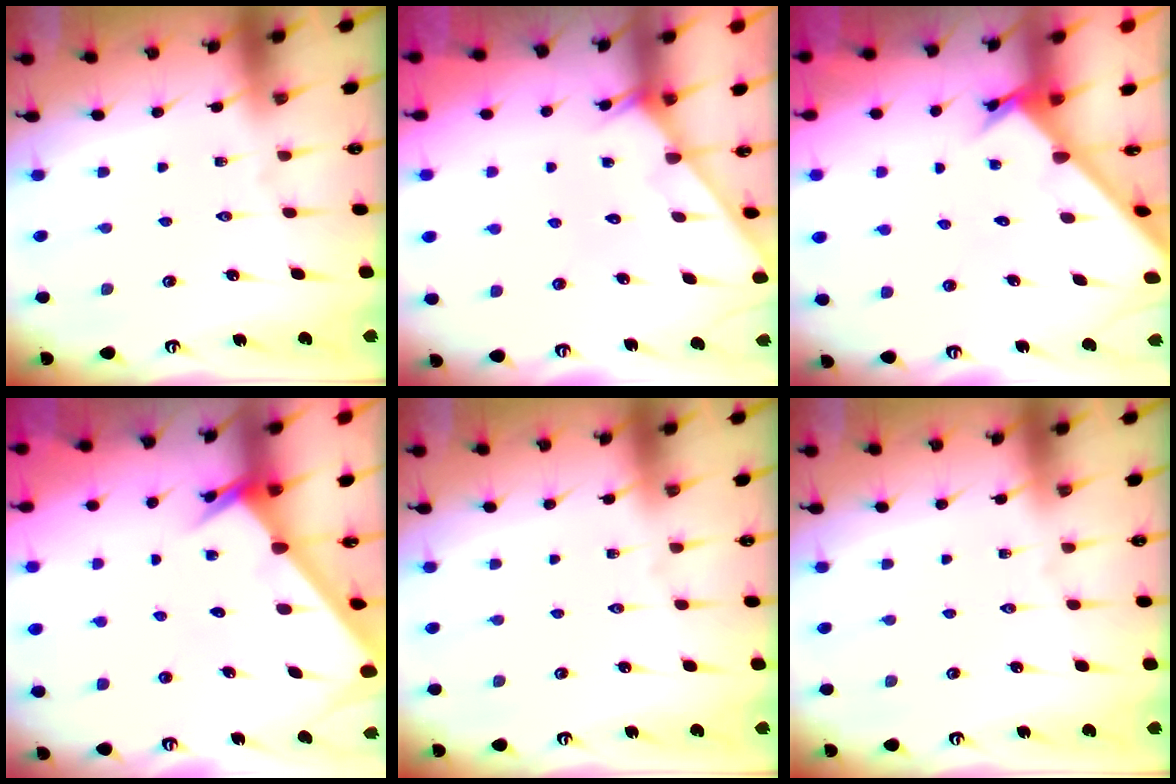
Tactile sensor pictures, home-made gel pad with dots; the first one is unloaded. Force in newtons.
{"total": 2.7, "press": 2.7, "slide": 0.2}
{"total": 2.7, "press": 2.7, "slide": 0.3}
{"total": 2.7, "press": 2.7, "slide": 0.2}
{"total": 0.0}
{"total": 0.0}